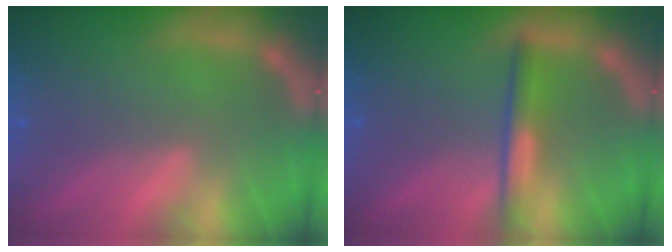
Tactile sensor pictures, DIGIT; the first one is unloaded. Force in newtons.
{"total": 3.0}